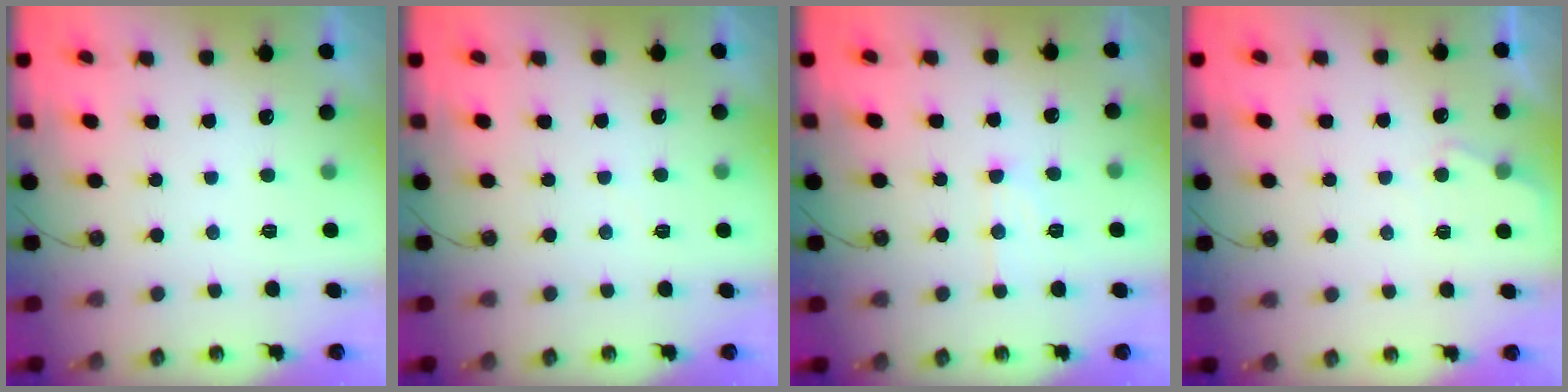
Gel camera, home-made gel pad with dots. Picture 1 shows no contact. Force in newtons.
{"total": 3.4, "press": 3.4, "slide": 0.4}
{"total": 8.0, "press": 8.0, "slide": 0.7}
{"total": 3.9, "press": 3.9, "slide": 0.4}